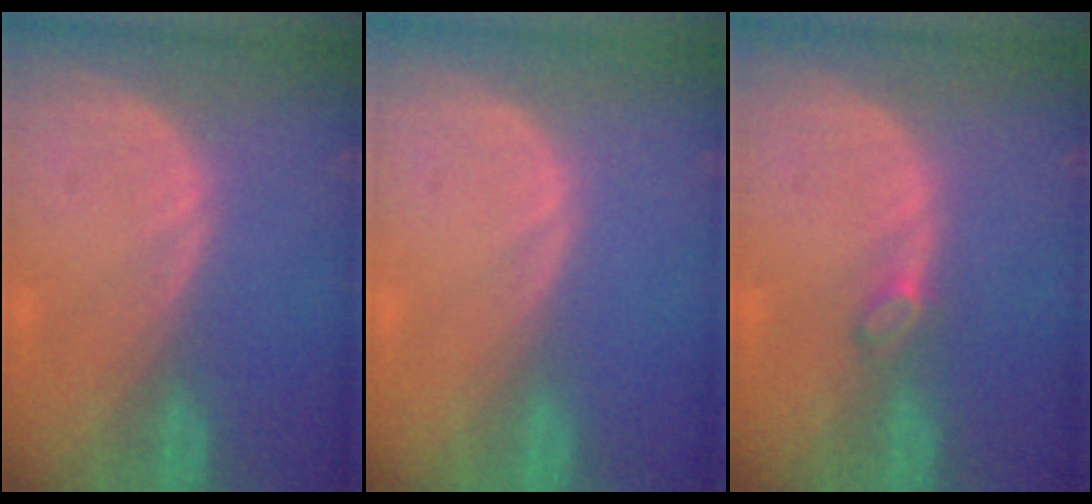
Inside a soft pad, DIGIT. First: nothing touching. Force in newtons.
{"total": 0.0}
{"total": 1.6, "press": 1.6, "slide": 0.2}